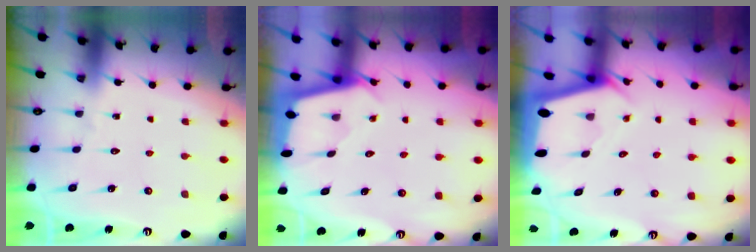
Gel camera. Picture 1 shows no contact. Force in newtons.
{"total": 1.6, "press": 1.6, "slide": 0.1}
{"total": 2.5, "press": 2.5, "slide": 0.2}